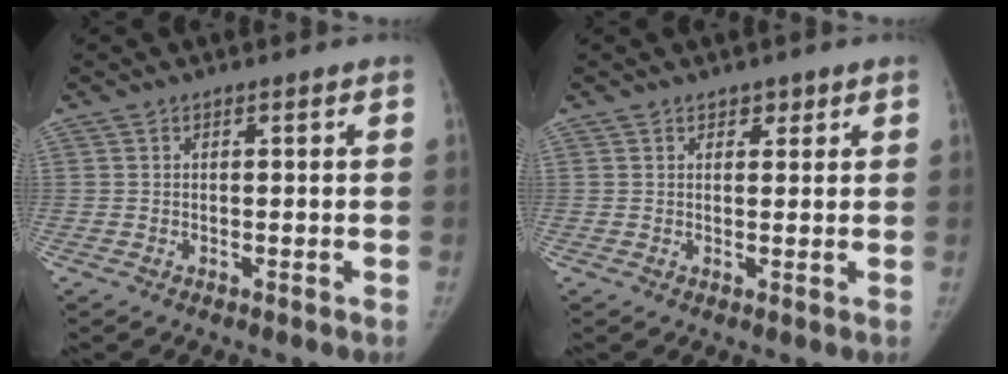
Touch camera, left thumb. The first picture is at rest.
{"total": 1.9, "force": [1.3, 1.1, 0.8], "torque": [0.005, -0.006, 0.015]}